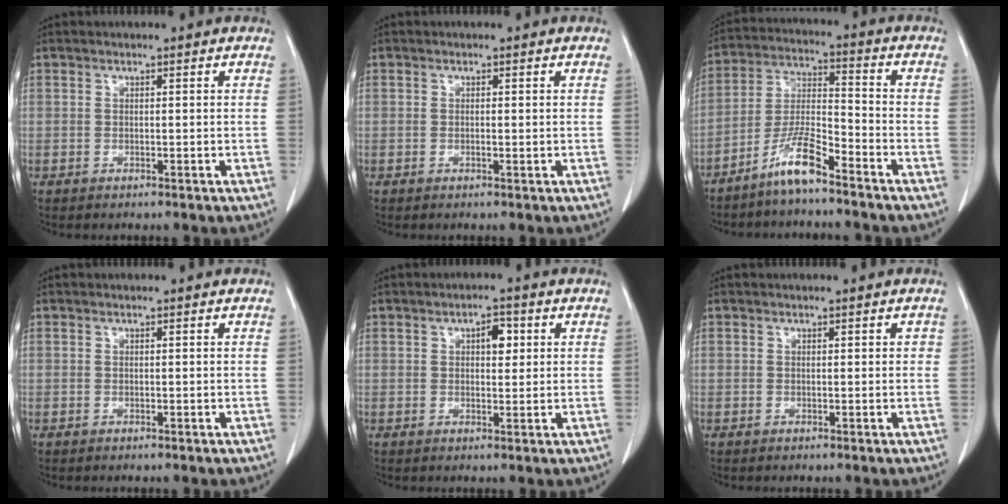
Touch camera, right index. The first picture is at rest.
{"total": 0.6, "force": [0.0, 0.2, 0.6], "torque": [-0.012, -0.002, 0.000]}
{"total": 8.2, "force": [-6.1, 0.9, 5.4], "torque": [-0.116, -0.009, -0.125]}
{"total": 0.0}
{"total": 3.2, "force": [1.0, 1.5, 2.6], "torque": [-0.040, 0.005, 0.014]}
{"total": 0.7, "force": [0.2, 0.4, 0.5], "torque": [-0.006, 0.007, 0.003]}